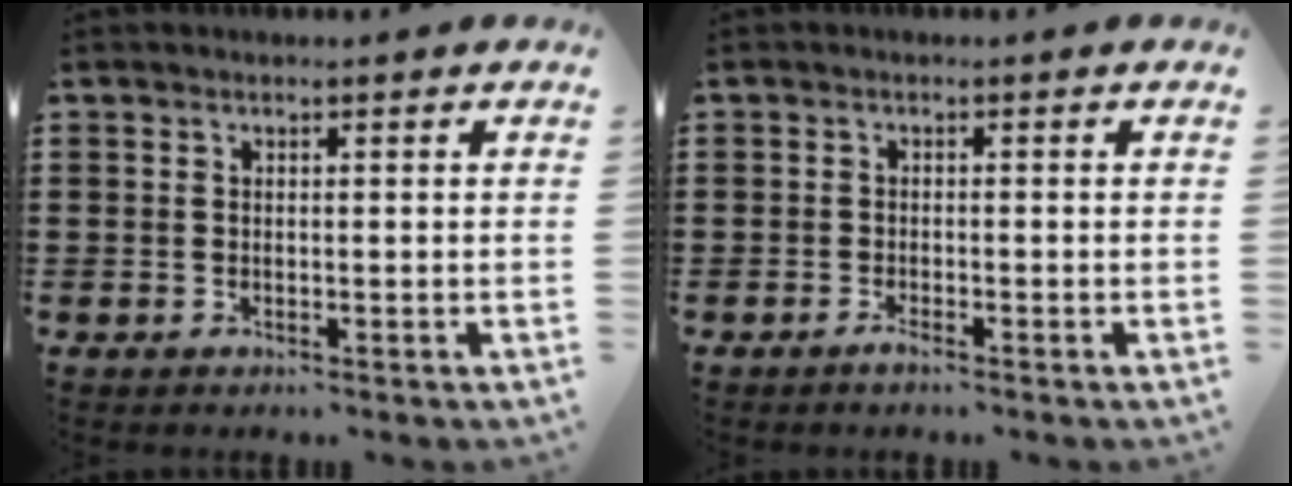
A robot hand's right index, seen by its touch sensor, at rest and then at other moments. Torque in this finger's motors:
{"motor_torque": [1.09, 1.04, 0.02, 0.00]}